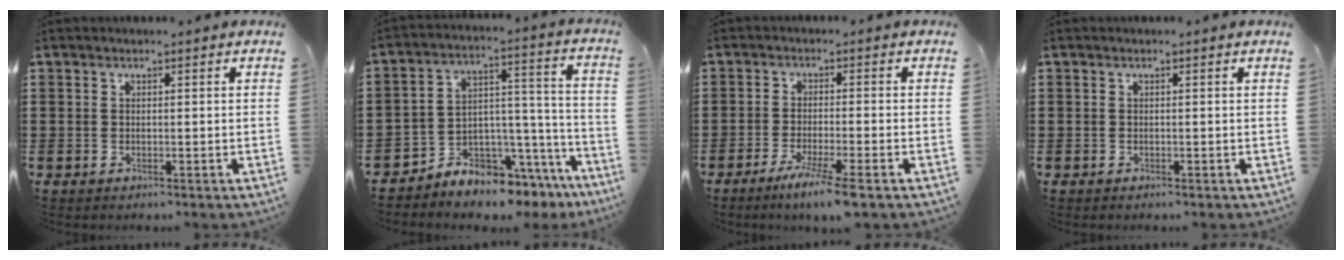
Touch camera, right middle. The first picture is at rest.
{"total": 6.0, "force": [-5.8, 1.6, -0.2], "torque": [0.003, 0.002, -0.112]}
{"total": 4.9, "force": [-3.5, -0.5, 3.3], "torque": [-0.058, -0.015, -0.062]}
{"total": 0.0}